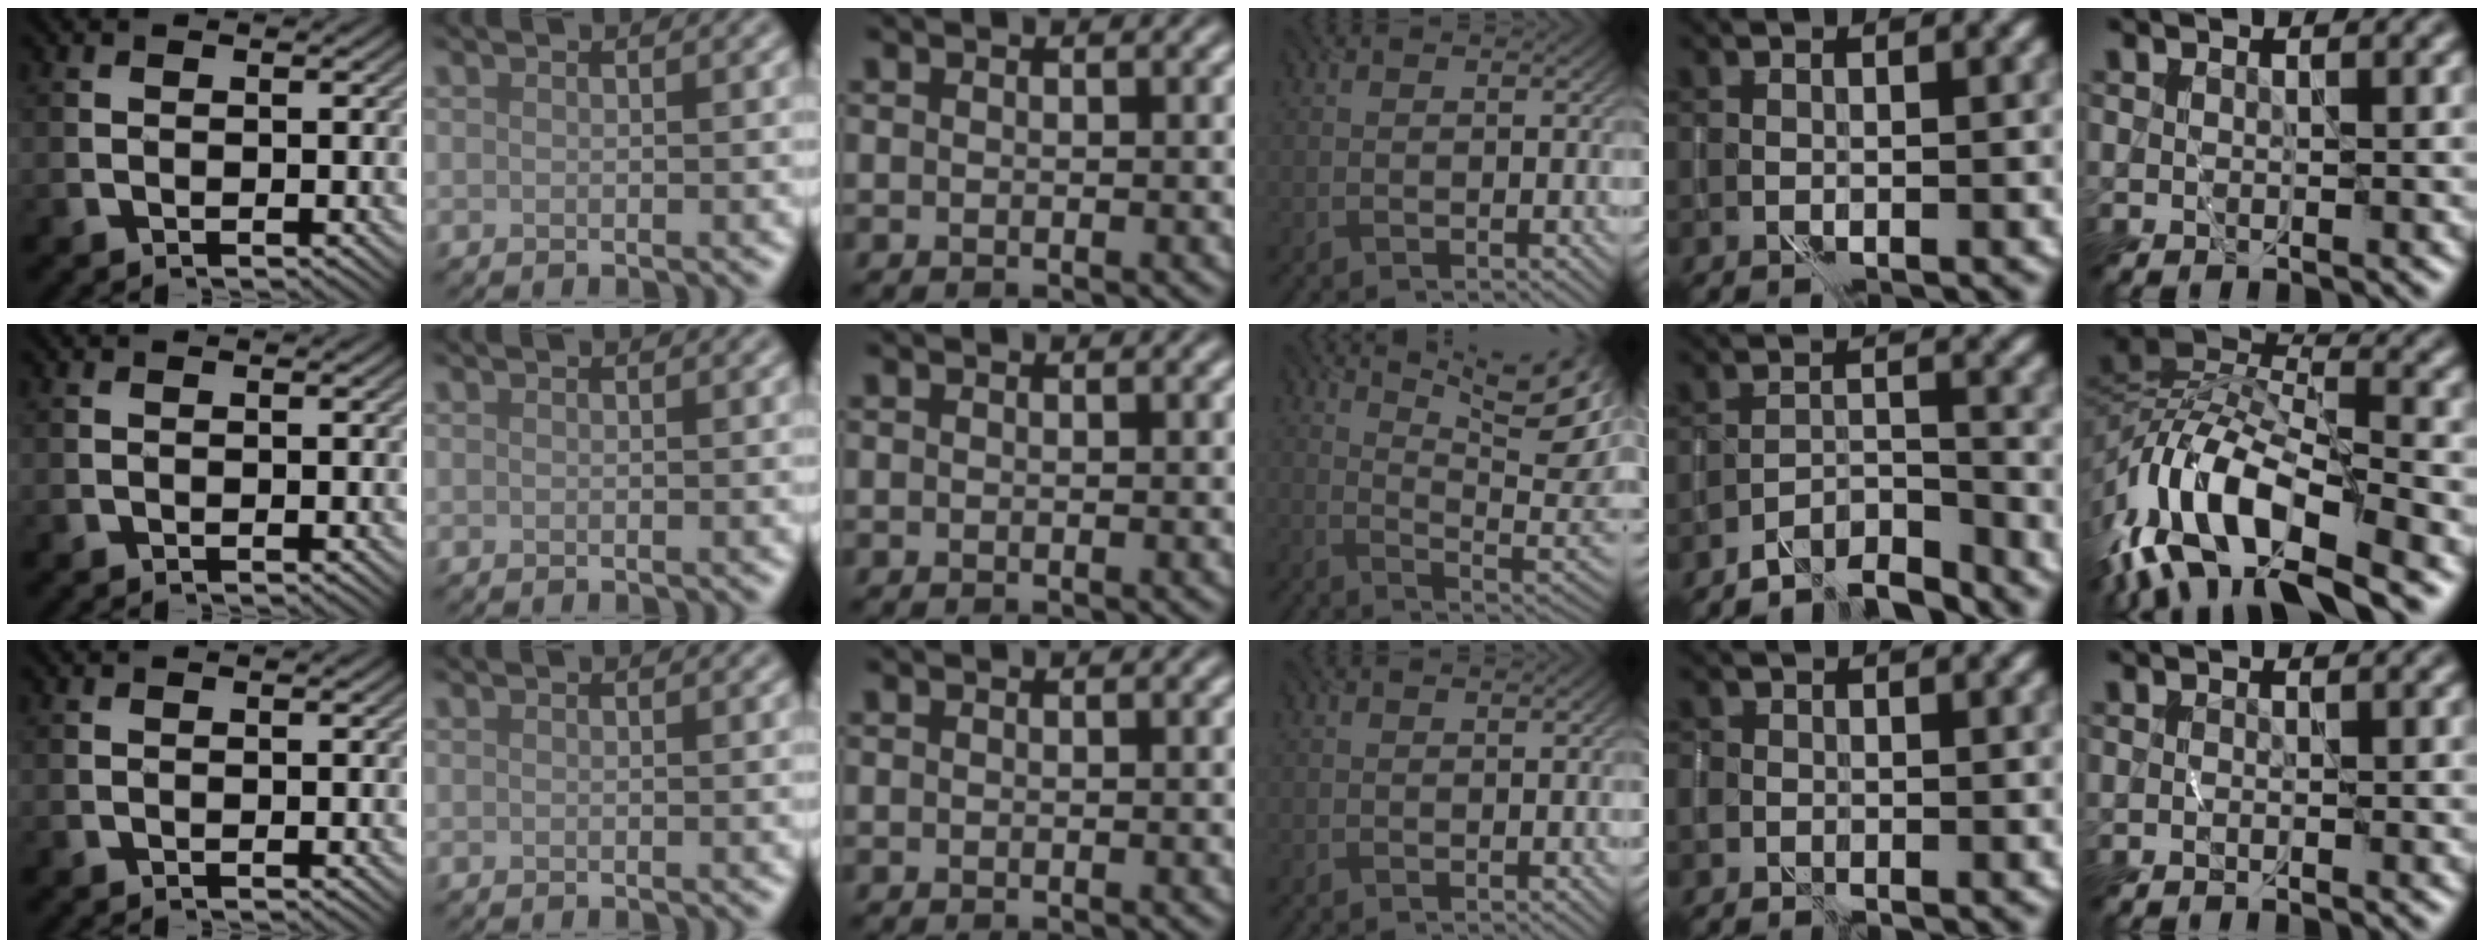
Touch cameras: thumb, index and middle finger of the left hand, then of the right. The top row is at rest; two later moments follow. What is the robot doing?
{"motion": "wrap", "object": "plastic wrap"}